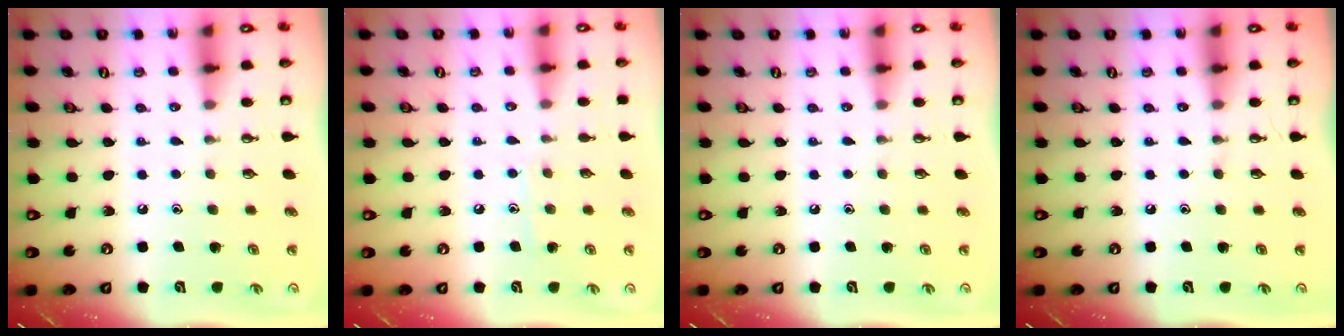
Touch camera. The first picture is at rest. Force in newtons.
{"total": 5.7, "press": 5.7, "slide": 0.7}
{"total": 0.0}
{"total": 0.0}